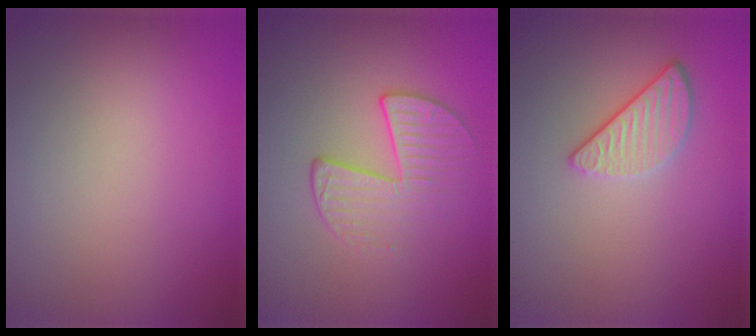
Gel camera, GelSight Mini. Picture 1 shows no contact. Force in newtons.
{"total": 2.8, "press": 2.0, "slide": 1.9}
{"total": 2.6, "press": 2.3, "slide": 1.3}